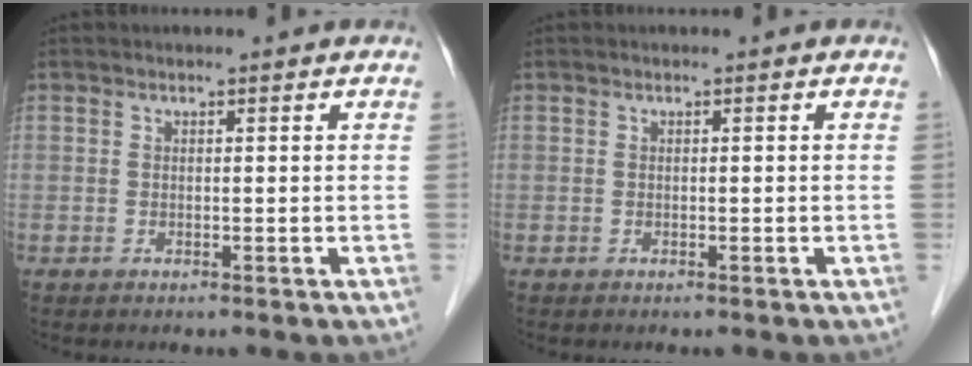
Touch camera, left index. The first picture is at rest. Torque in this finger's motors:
{"motor_torque": [-0.08, 0.08, 0.00, 0.00]}